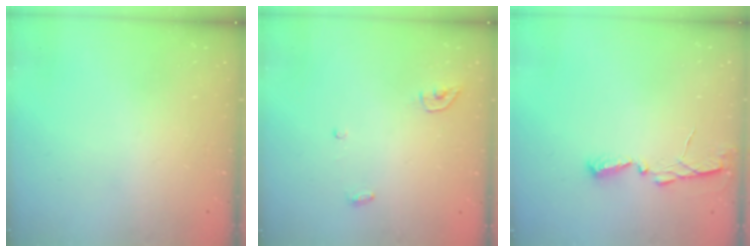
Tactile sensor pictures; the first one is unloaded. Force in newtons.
{"total": 3.7, "press": 3.7, "slide": 0.3}
{"total": 4.9, "press": 4.9, "slide": 0.3}